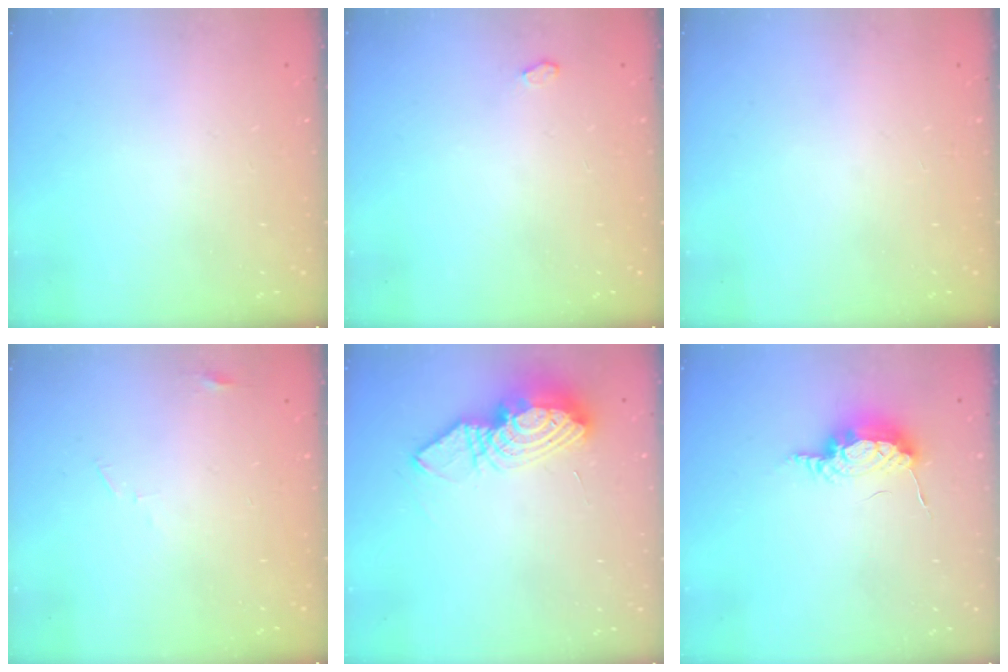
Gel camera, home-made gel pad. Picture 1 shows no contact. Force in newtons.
{"total": 3.5, "press": 2.9, "slide": 1.9}
{"total": 9.6, "press": 2.1, "slide": 9.4}
{"total": 2.9, "press": 2.9, "slide": 0.2}
{"total": 11.4, "press": 11.3, "slide": 1.1}
{"total": 11.2, "press": 8.7, "slide": 7.0}